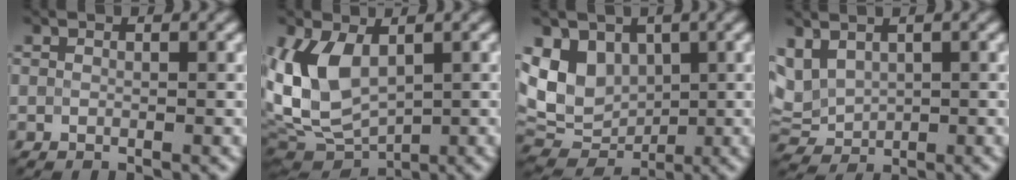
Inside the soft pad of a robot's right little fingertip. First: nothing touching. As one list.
[{"total": 6.6, "force": [1.4, 4.0, 5.0], "torque": [-0.107, -0.006, 0.025]}, {"total": 7.3, "force": [1.6, 5.6, 4.4], "torque": [-0.092, -0.005, 0.028]}, {"total": 4.3, "force": [1.5, 3.0, 2.6], "torque": [-0.060, 0.003, 0.036]}]